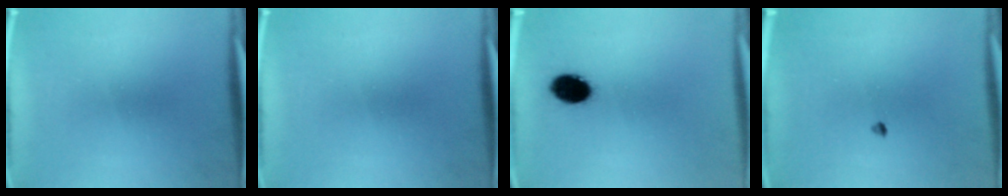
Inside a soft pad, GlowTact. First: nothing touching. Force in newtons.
{"total": 0.0}
{"total": 7.5}
{"total": 0.7}